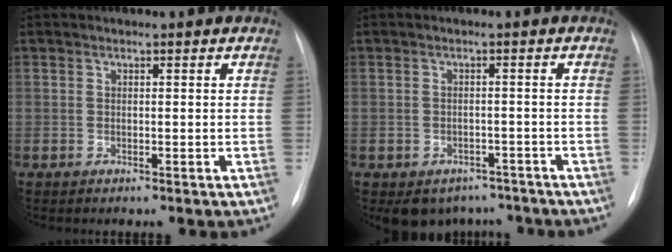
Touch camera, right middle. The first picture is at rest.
{"total": 6.3, "force": [-5.0, 3.8, 0.9], "torque": [0.002, 0.013, -0.061]}